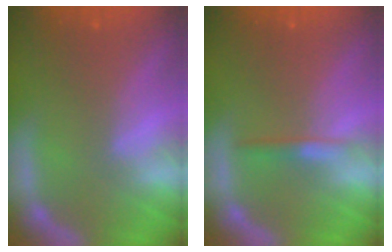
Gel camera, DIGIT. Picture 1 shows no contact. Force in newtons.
{"total": 1.4}